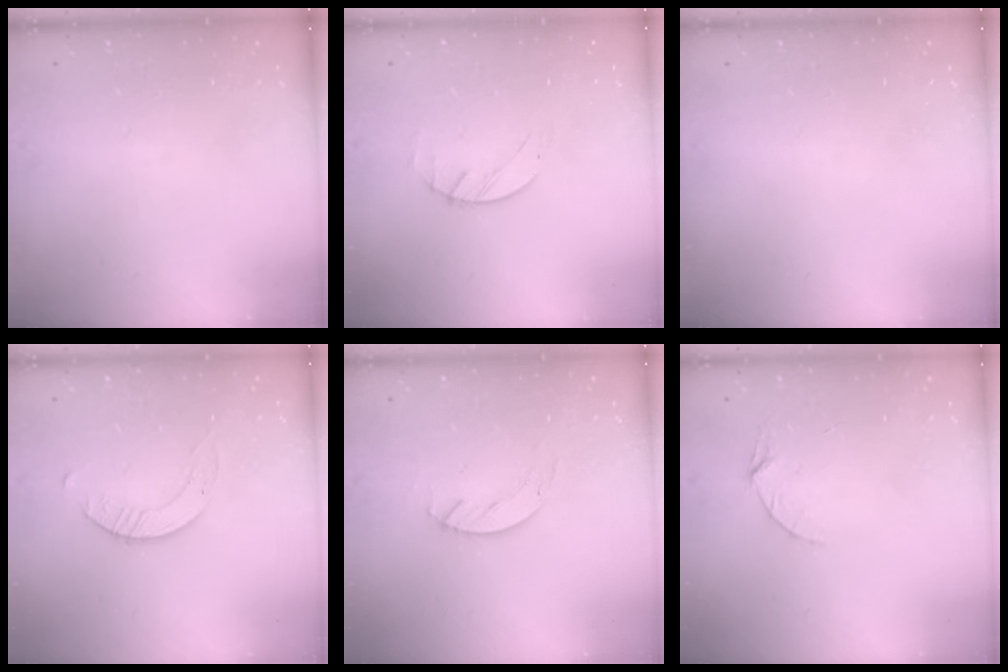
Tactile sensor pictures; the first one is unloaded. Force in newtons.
{"total": 1.4, "press": 1.3, "slide": 0.2}
{"total": 0.0}
{"total": 2.8, "press": 2.8, "slide": 0.3}
{"total": 2.7, "press": 2.7, "slide": 0.2}
{"total": 3.9, "press": 3.9, "slide": 0.4}